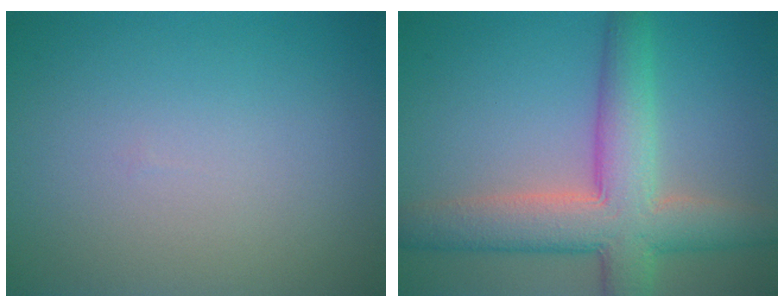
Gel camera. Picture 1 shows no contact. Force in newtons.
{"total": 8.0, "press": 8.0, "slide": 0.4}